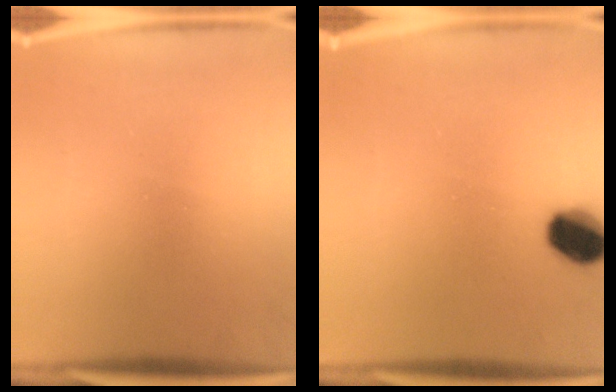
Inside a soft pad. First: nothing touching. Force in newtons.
{"total": 8.1}